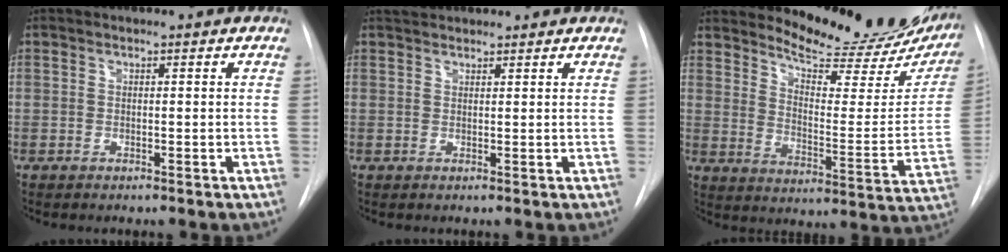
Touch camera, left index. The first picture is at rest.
{"total": 4.0, "force": [3.8, 0.8, 0.9], "torque": [-0.015, 0.038, 0.061]}
{"total": 21.4, "force": [19.6, 4.7, 7.4], "torque": [-0.101, -0.075, 0.248]}